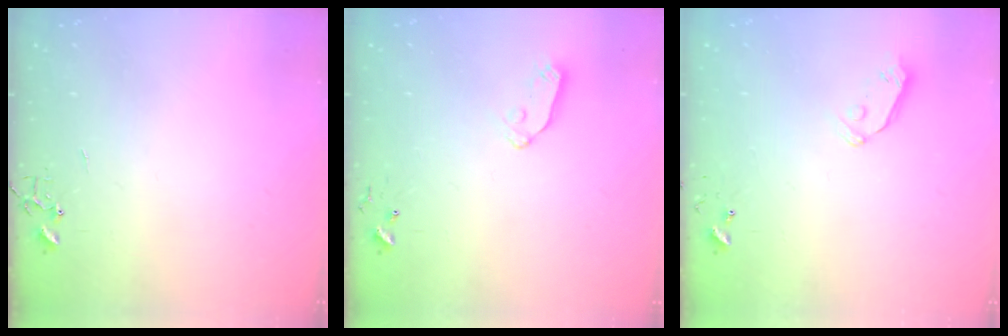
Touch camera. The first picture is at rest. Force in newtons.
{"total": 6.8, "press": 6.8, "slide": 0.4}
{"total": 5.8, "press": 5.7, "slide": 0.9}